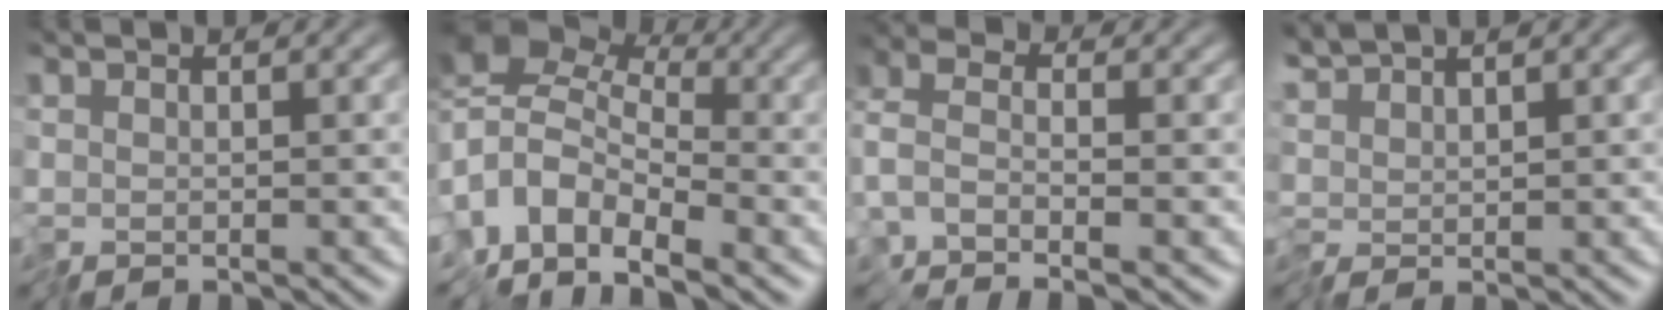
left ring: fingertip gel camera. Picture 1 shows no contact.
{"total": 5.6, "force": [-2.1, 3.4, 3.9], "torque": [-0.069, 0.009, -0.067]}
{"total": 2.3, "force": [-1.5, 1.0, 1.5], "torque": [-0.045, 0.007, -0.044]}
{"total": 2.1, "force": [1.9, 0.5, 0.8], "torque": [-0.025, 0.008, 0.040]}